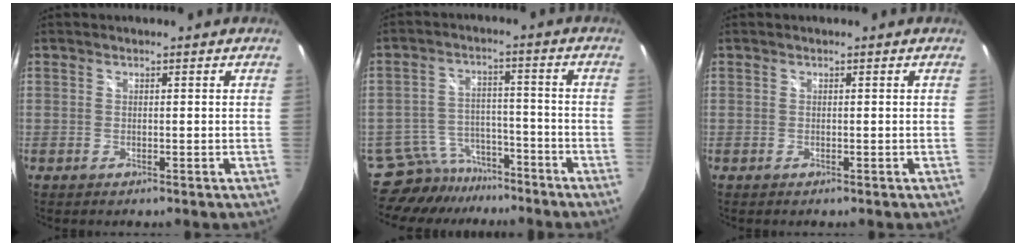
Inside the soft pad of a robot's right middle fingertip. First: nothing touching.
{"total": 10.9, "force": [-9.7, 4.8, 1.4], "torque": [-0.051, 0.019, -0.146]}
{"total": 0.0}